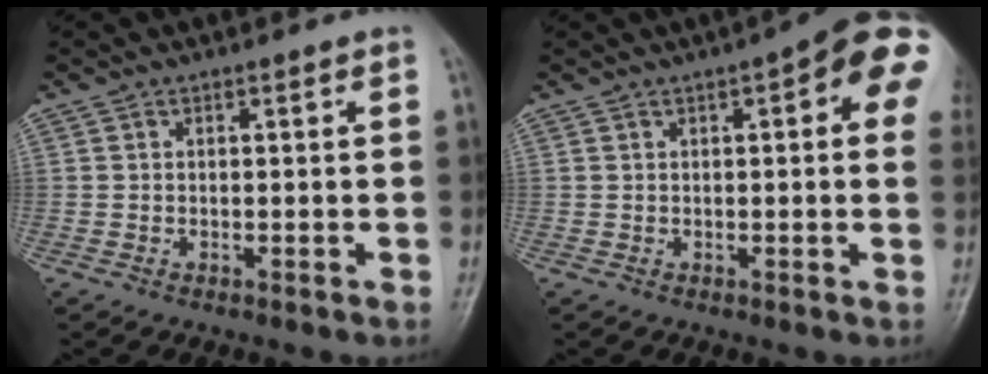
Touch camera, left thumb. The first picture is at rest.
{"total": 11.6, "force": [3.5, 3.5, 10.5], "torque": [-0.108, 0.009, 0.029]}